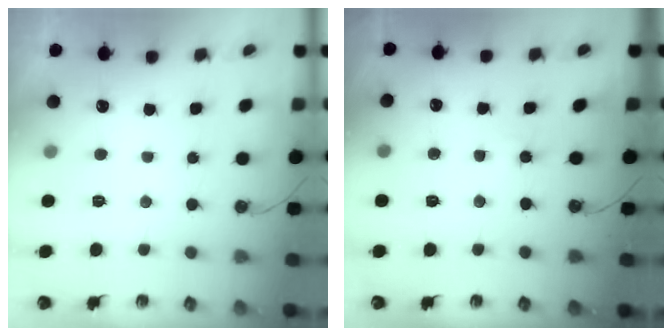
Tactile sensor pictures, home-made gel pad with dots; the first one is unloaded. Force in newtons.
{"total": 3.4, "press": 3.4, "slide": 0.3}